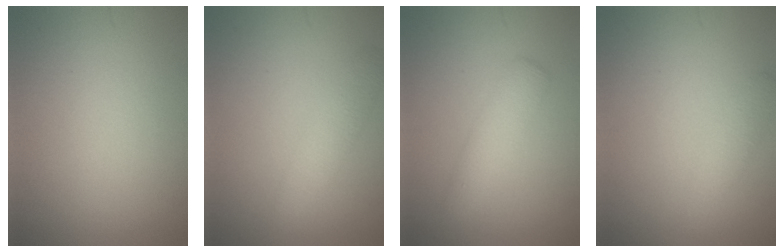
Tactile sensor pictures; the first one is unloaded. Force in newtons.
{"total": 2.7, "press": 2.7, "slide": 0.1}
{"total": 2.6, "press": 2.6, "slide": 0.1}
{"total": 1.9, "press": 1.9, "slide": 0.0}